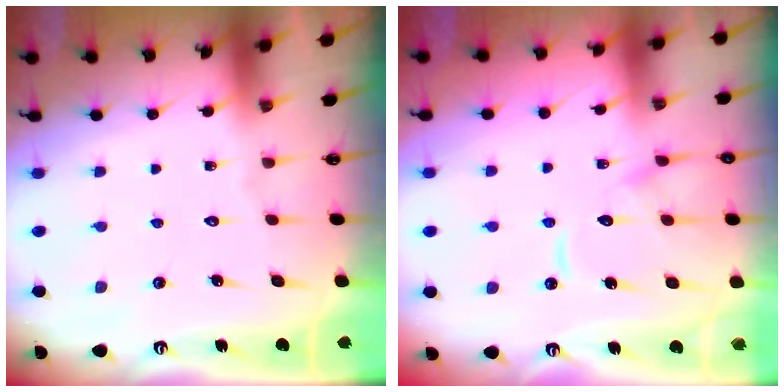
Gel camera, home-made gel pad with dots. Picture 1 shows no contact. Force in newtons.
{"total": 11.6, "press": 11.5, "slide": 1.1}